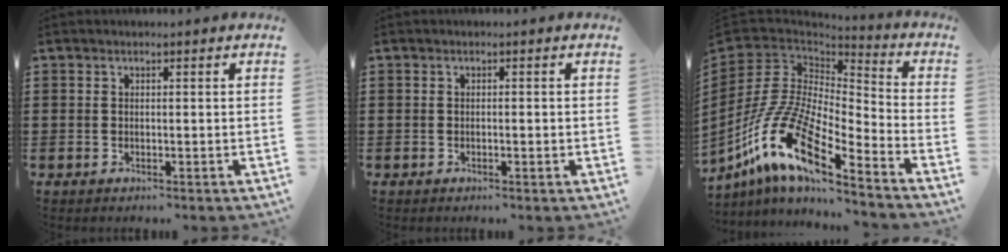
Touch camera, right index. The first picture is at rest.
{"total": 0.7, "force": [-0.2, 0.1, 0.6], "torque": [-0.011, -0.004, -0.003]}
{"total": 15.6, "force": [-9.7, 5.3, 11.0], "torque": [-0.259, -0.003, -0.196]}